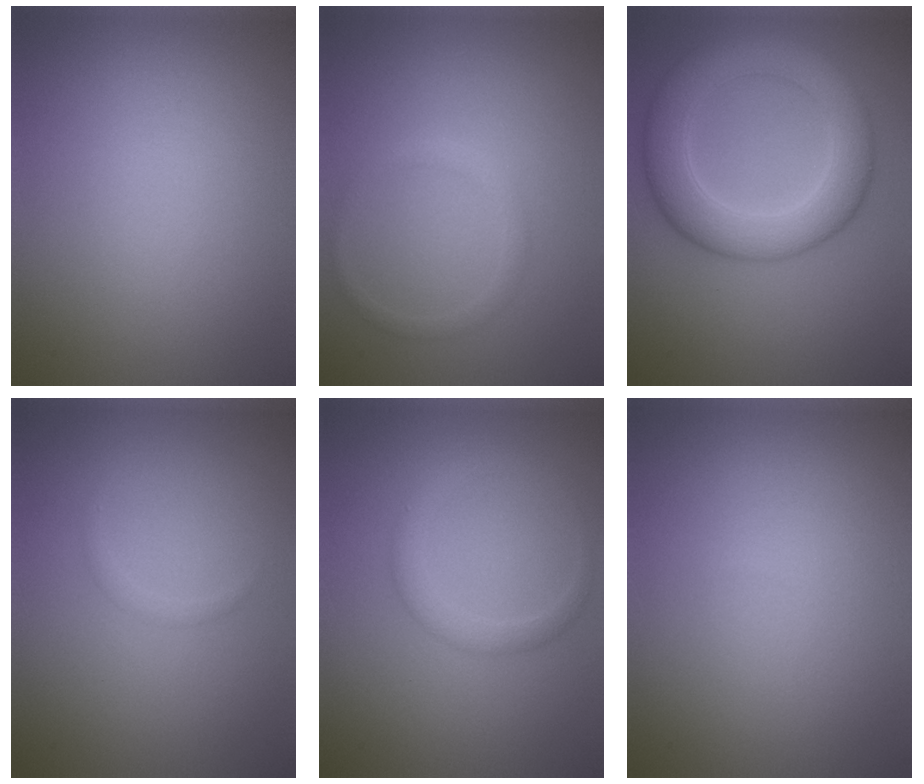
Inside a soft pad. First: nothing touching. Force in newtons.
{"total": 1.4, "press": 1.4, "slide": 0.1}
{"total": 7.4, "press": 7.4, "slide": 0.5}
{"total": 0.7, "press": 0.7, "slide": 0.1}
{"total": 2.0, "press": 2.0, "slide": 0.2}
{"total": 0.0}